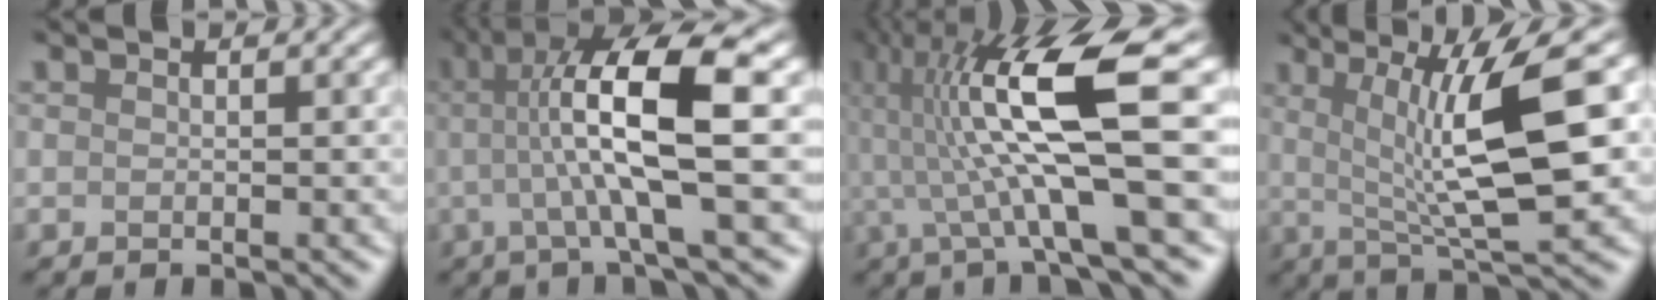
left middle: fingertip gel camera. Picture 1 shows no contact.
{"total": 9.7, "force": [0.7, 1.5, 9.6], "torque": [-0.173, 0.012, 0.023]}
{"total": 11.6, "force": [1.0, 1.8, 11.5], "torque": [-0.226, 0.016, 0.029]}
{"total": 8.9, "force": [1.0, 1.5, 8.7], "torque": [-0.140, 0.004, 0.030]}